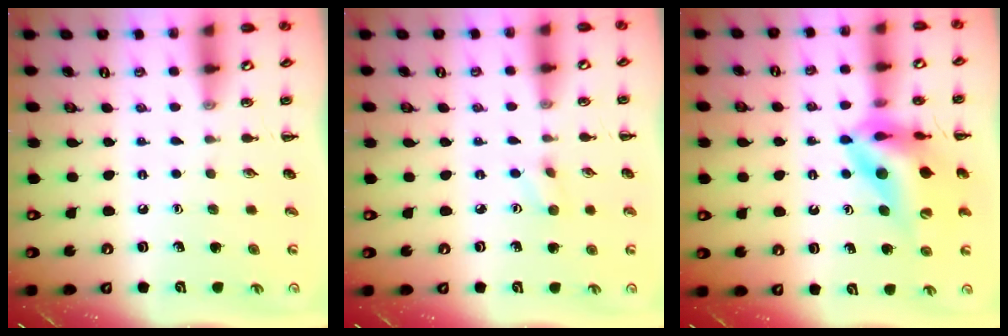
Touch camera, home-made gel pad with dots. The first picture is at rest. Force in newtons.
{"total": 2.8, "press": 2.7, "slide": 0.9}
{"total": 15.1, "press": 14.4, "slide": 4.7}